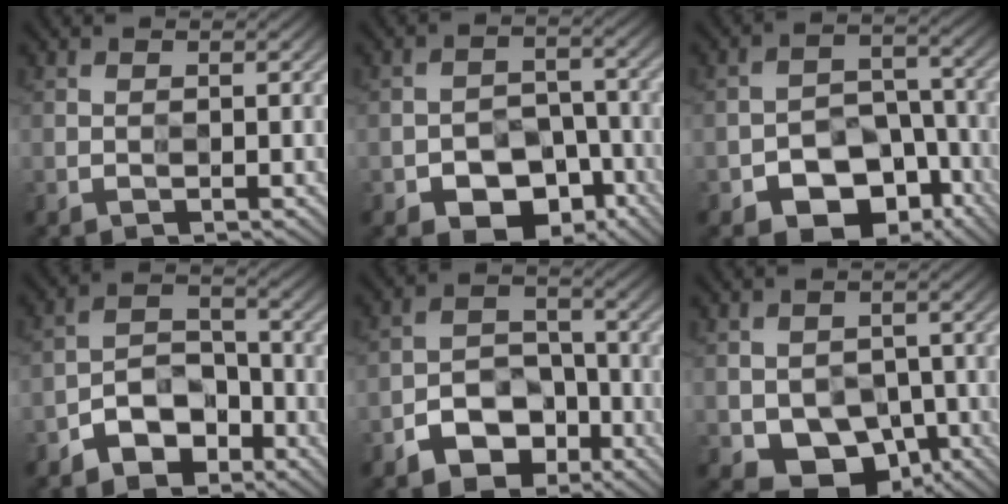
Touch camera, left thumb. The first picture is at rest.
{"total": 6.1, "force": [-4.1, 4.0, 2.2], "torque": [-0.024, -0.009, -0.070]}
{"total": 8.1, "force": [-5.4, 5.2, 3.1], "torque": [-0.036, -0.004, -0.092]}
{"total": 5.4, "force": [-4.1, 3.2, 1.6], "torque": [-0.015, 0.006, -0.087]}
{"total": 5.6, "force": [-4.0, 3.7, 1.6], "torque": [-0.017, -0.002, -0.080]}
{"total": 5.4, "force": [-1.8, 4.4, 2.5], "torque": [-0.041, -0.019, -0.026]}